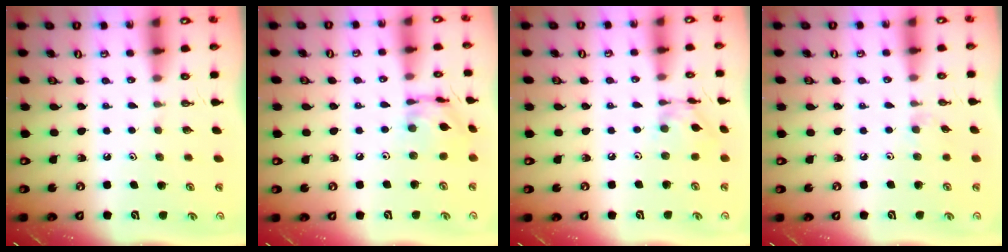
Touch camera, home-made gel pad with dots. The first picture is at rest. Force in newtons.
{"total": 12.0, "press": 12.0, "slide": 0.9}
{"total": 6.7, "press": 6.7, "slide": 0.3}
{"total": 3.1, "press": 3.1, "slide": 0.4}